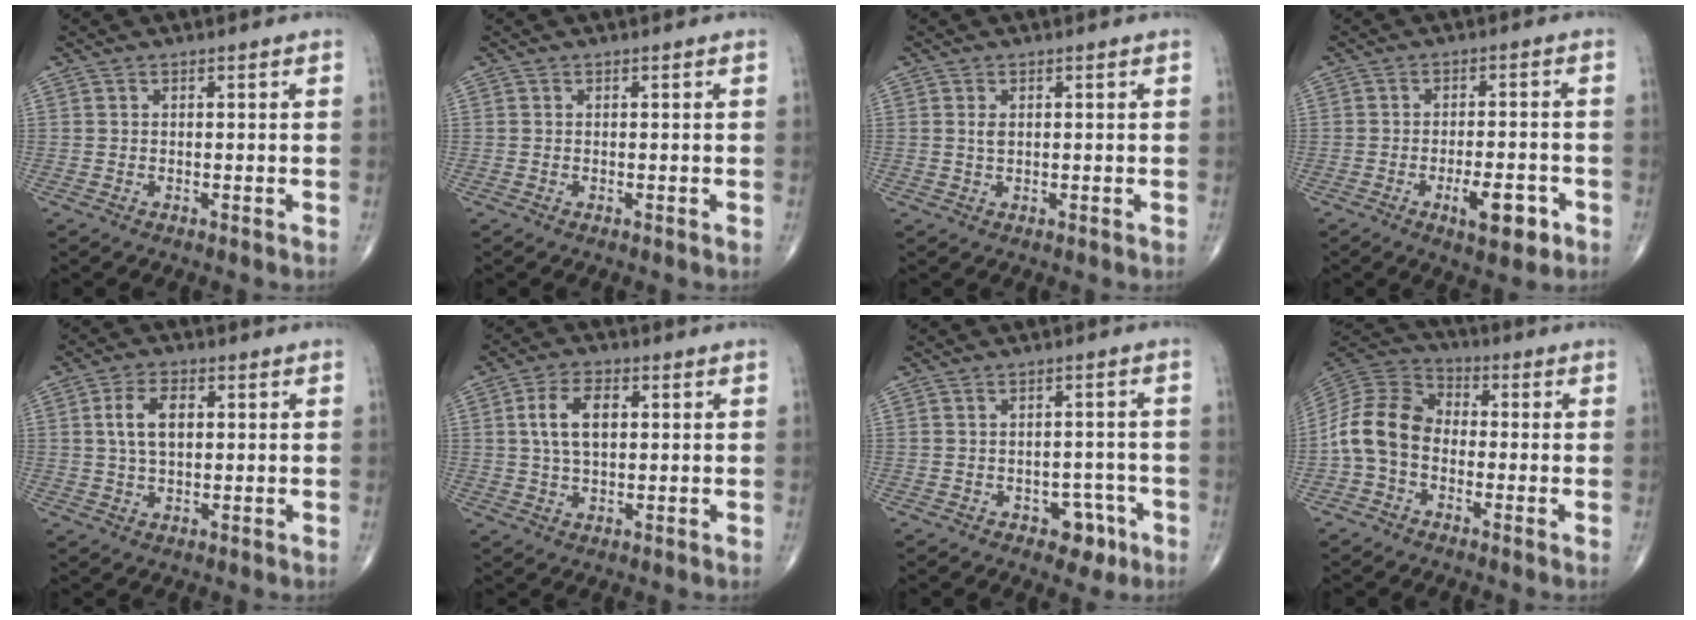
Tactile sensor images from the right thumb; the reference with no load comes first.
{"total": 0.0}
{"total": 1.3, "force": [0.4, 0.7, 1.0], "torque": [-0.018, -0.002, 0.008]}
{"total": 7.3, "force": [-3.3, 2.7, 6.0], "torque": [-0.083, 0.010, -0.045]}
{"total": 6.7, "force": [1.4, 3.8, 5.4], "torque": [-0.094, 0.004, 0.023]}
{"total": 7.9, "force": [1.6, 4.4, 6.3], "torque": [-0.108, 0.004, 0.027]}
{"total": 5.0, "force": [-2.5, 3.3, 2.7], "torque": [-0.007, 0.019, -0.029]}
{"total": 11.2, "force": [-2.3, 8.4, 7.2], "torque": [-0.130, 0.035, -0.059]}